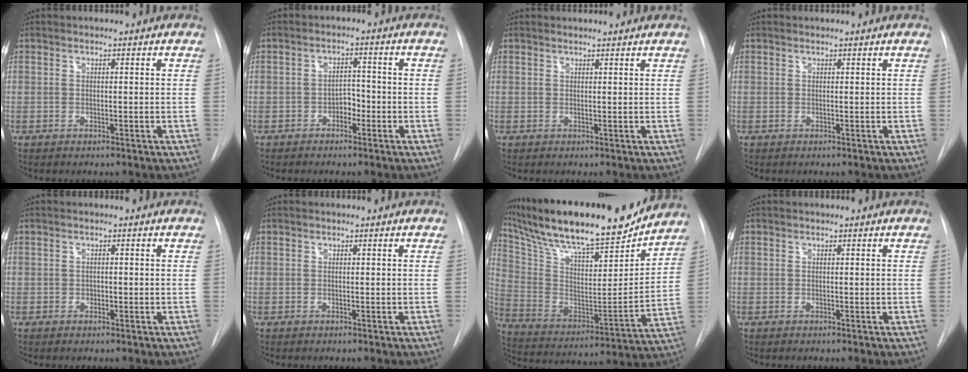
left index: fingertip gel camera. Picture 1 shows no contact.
{"total": 3.2, "force": [-2.4, 1.5, 1.4], "torque": [-0.014, 0.003, -0.038]}
{"total": 2.4, "force": [2.3, 0.1, 0.7], "torque": [-0.012, 0.011, 0.022]}
{"total": 0.0}
{"total": 1.3, "force": [-1.2, 0.5, 0.2], "torque": [0.002, -0.003, -0.018]}
{"total": 0.0}
{"total": 25.7, "force": [21.5, 4.8, 13.1], "torque": [-0.246, -0.014, 0.341]}
{"total": 0.0}